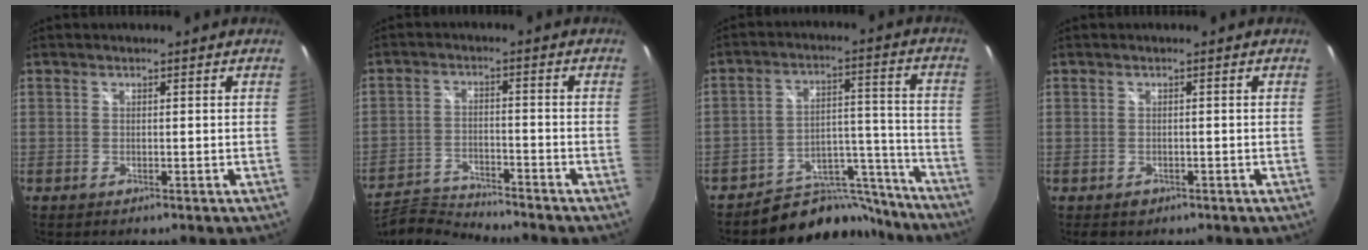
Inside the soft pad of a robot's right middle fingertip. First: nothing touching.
{"total": 10.1, "force": [-10.0, 0.5, 1.9], "torque": [-0.058, -0.008, -0.186]}
{"total": 13.7, "force": [-12.5, 5.4, 1.1], "torque": [0.000, 0.065, -0.176]}
{"total": 1.9, "force": [-1.0, 1.4, 0.7], "torque": [-0.015, -0.004, -0.013]}